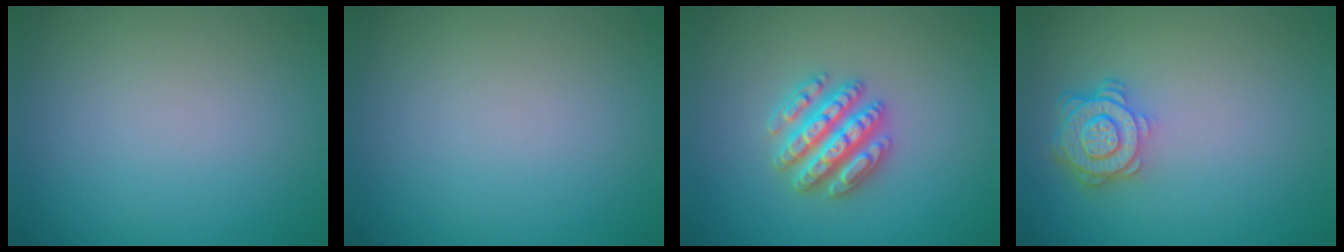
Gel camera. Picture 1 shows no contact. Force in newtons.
{"total": 0.0}
{"total": 4.5, "press": 4.4, "slide": 0.8}
{"total": 4.4, "press": 3.5, "slide": 2.6}